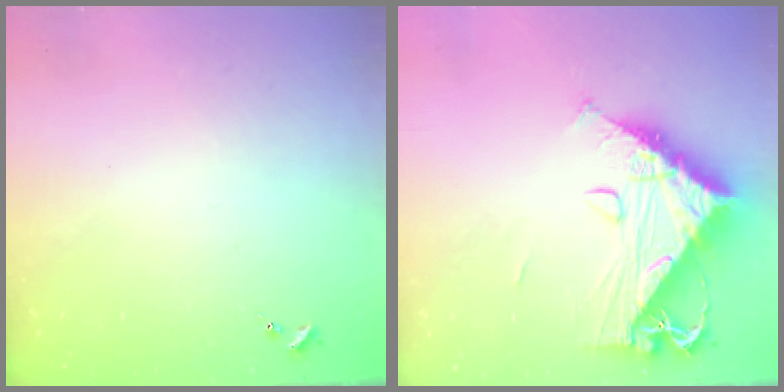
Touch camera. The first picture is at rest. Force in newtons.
{"total": 15.5, "press": 15.5, "slide": 1.5}